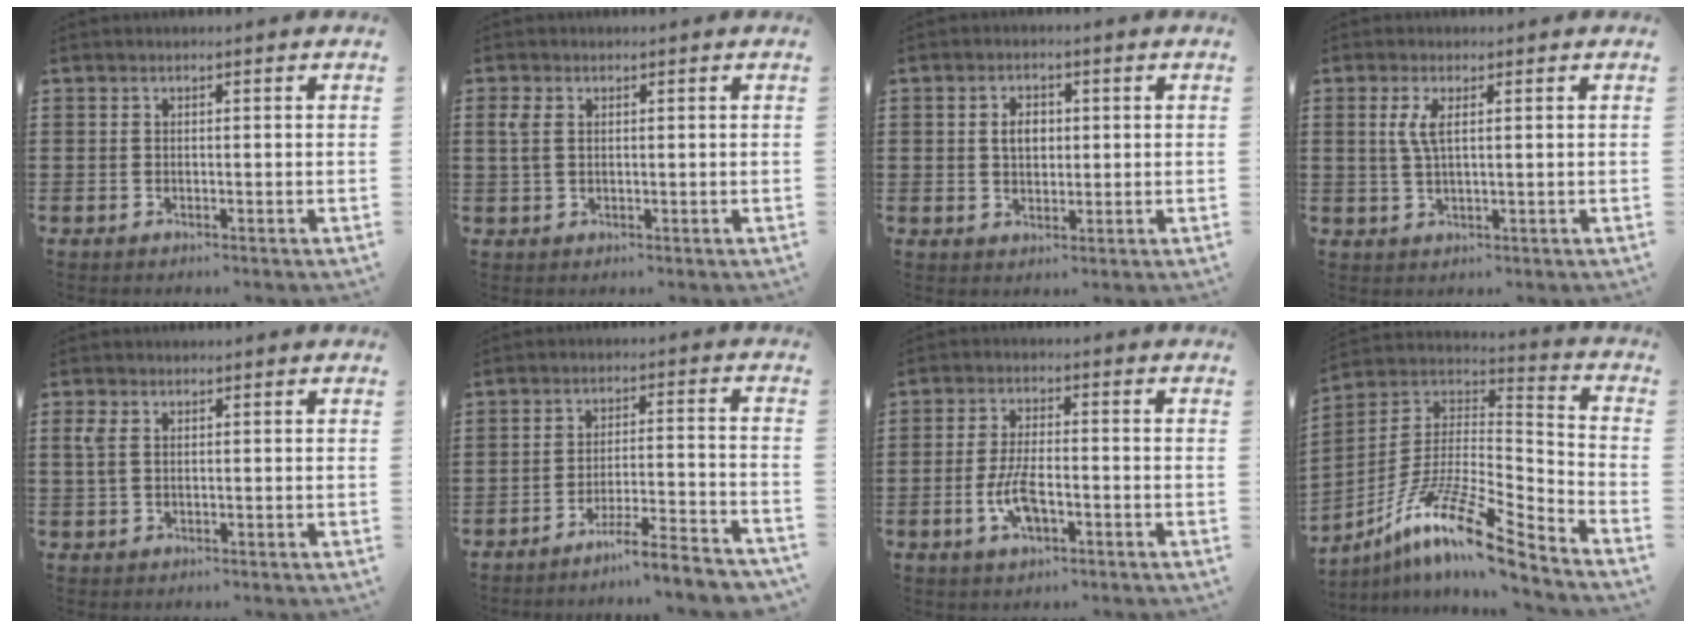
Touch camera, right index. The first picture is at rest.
{"total": 2.4, "force": [0.6, 1.4, 1.8], "torque": [-0.048, 0.005, 0.006]}
{"total": 3.1, "force": [0.4, 2.0, 2.4], "torque": [-0.043, 0.007, 0.004]}
{"total": 3.1, "force": [0.8, 0.7, 2.9], "torque": [-0.067, 0.000, 0.011]}
{"total": 2.5, "force": [0.6, 1.5, 1.9], "torque": [-0.050, 0.005, 0.006]}
{"total": 6.2, "force": [-5.6, -0.4, 2.7], "torque": [-0.048, -0.009, -0.109]}
{"total": 6.4, "force": [-2.1, 2.6, 5.5], "torque": [-0.126, -0.004, -0.044]}
{"total": 13.5, "force": [-9.2, 2.3, 9.6], "torque": [-0.188, 0.004, -0.178]}